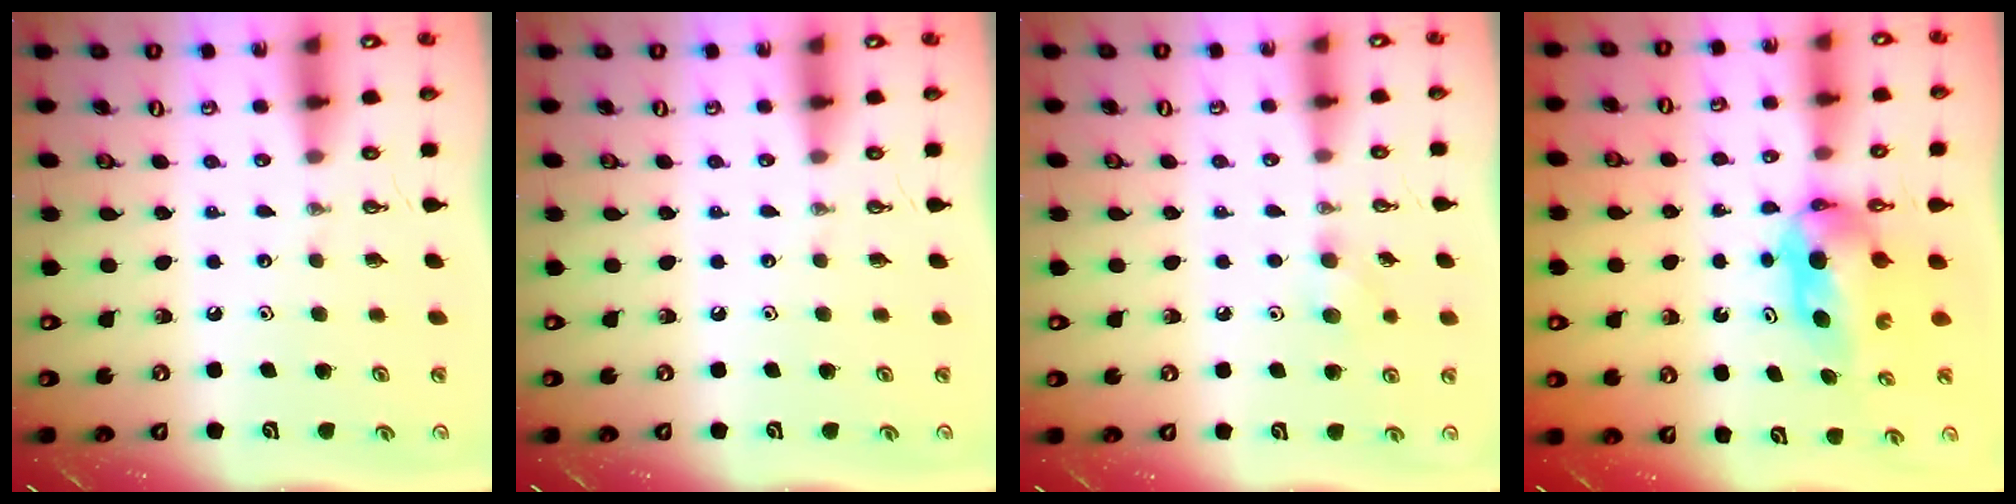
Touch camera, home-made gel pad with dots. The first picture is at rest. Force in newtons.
{"total": 0.0}
{"total": 7.2, "press": 7.1, "slide": 0.9}
{"total": 6.1, "press": 5.0, "slide": 3.6}